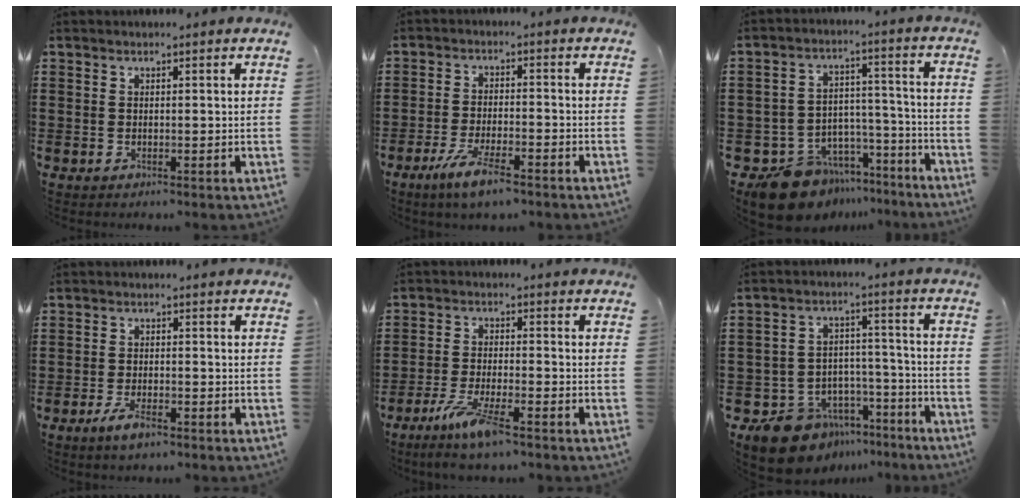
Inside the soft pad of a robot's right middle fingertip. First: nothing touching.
{"total": 6.0, "force": [-4.2, 1.1, 4.1], "torque": [-0.093, -0.010, -0.077]}
{"total": 10.9, "force": [-9.4, 5.0, 2.0], "torque": [-0.044, 0.043, -0.173]}
{"total": 3.6, "force": [-2.2, 1.0, 2.7], "torque": [-0.058, -0.003, -0.042]}
{"total": 6.8, "force": [-4.8, 0.9, 4.8], "torque": [-0.100, -0.014, -0.088]}
{"total": 10.4, "force": [-8.8, 5.3, 2.0], "torque": [-0.048, 0.043, -0.160]}